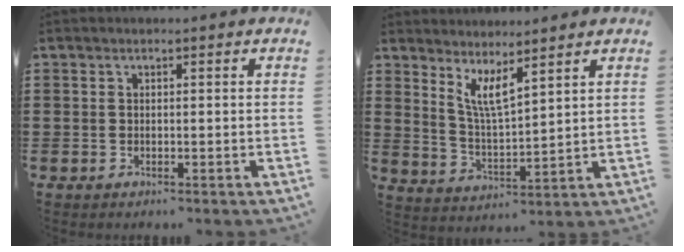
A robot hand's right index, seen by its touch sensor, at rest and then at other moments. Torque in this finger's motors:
{"motor_torque": [-0.10, 0.23, 0.13, 0.03]}